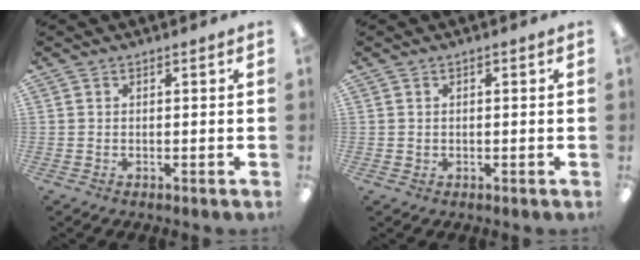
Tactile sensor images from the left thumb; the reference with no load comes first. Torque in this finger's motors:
{"motor_torque": [-0.43, 0.03, 0.10, -0.28, 0.00]}